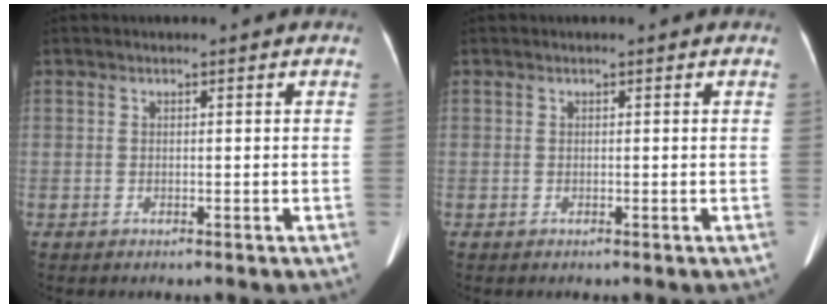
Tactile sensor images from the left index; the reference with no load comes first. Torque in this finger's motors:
{"motor_torque": [0.00, 0.00, 0.01, 0.01]}